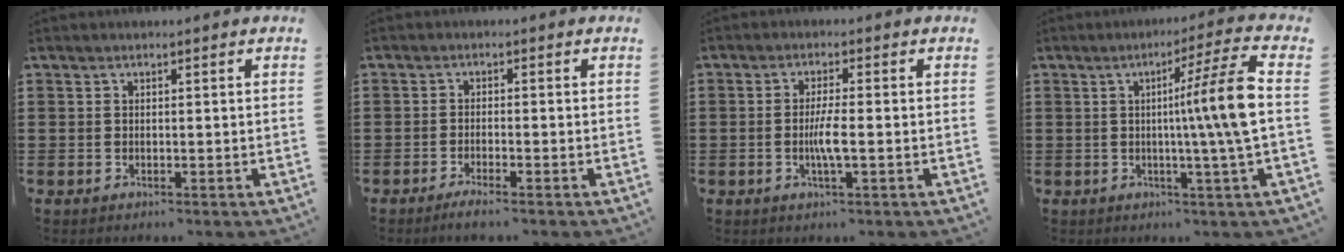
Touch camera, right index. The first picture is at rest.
{"total": 1.7, "force": [-1.4, -0.1, 0.9], "torque": [-0.013, -0.002, -0.025]}
{"total": 3.8, "force": [-1.0, 0.1, 3.7], "torque": [-0.080, -0.013, -0.022]}
{"total": 11.0, "force": [0.3, -0.7, 10.9], "torque": [-0.180, -0.011, -0.006]}